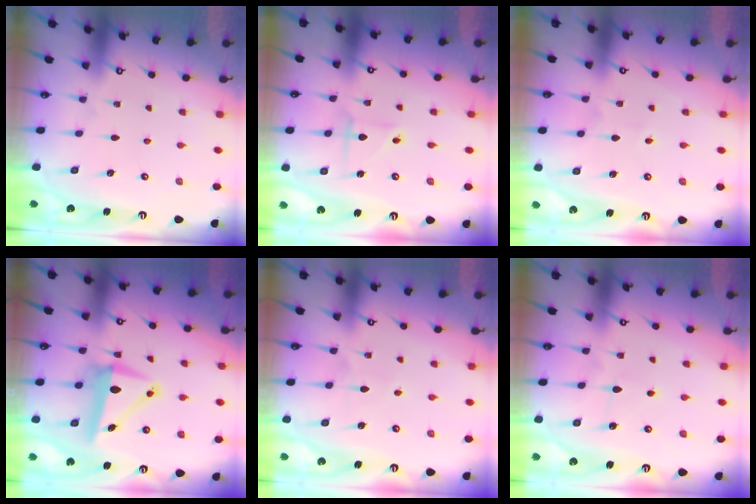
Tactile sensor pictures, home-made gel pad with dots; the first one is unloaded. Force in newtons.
{"total": 3.2, "press": 3.2, "slide": 0.4}
{"total": 1.9, "press": 1.9, "slide": 0.5}
{"total": 8.3, "press": 8.2, "slide": 1.3}
{"total": 4.7, "press": 4.7, "slide": 0.5}
{"total": 5.1, "press": 5.0, "slide": 0.6}